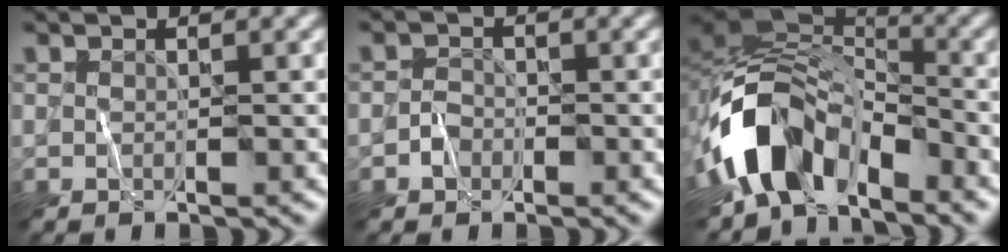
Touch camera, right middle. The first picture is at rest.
{"total": 1.1, "force": [-0.7, 0.9, 0.3], "torque": [-0.001, 0.008, -0.014]}
{"total": 10.1, "force": [-5.5, 5.9, 6.0], "torque": [-0.099, 0.011, -0.111]}